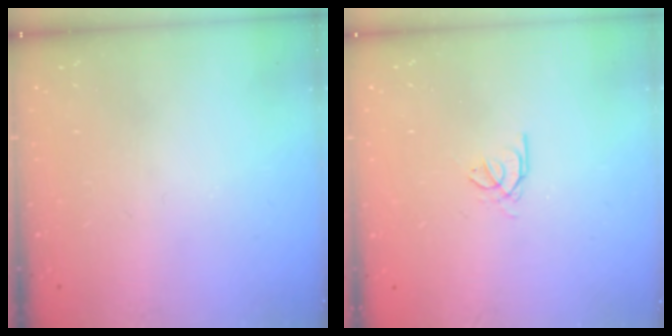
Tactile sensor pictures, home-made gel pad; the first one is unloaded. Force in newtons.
{"total": 0.7, "press": 0.6, "slide": 0.4}